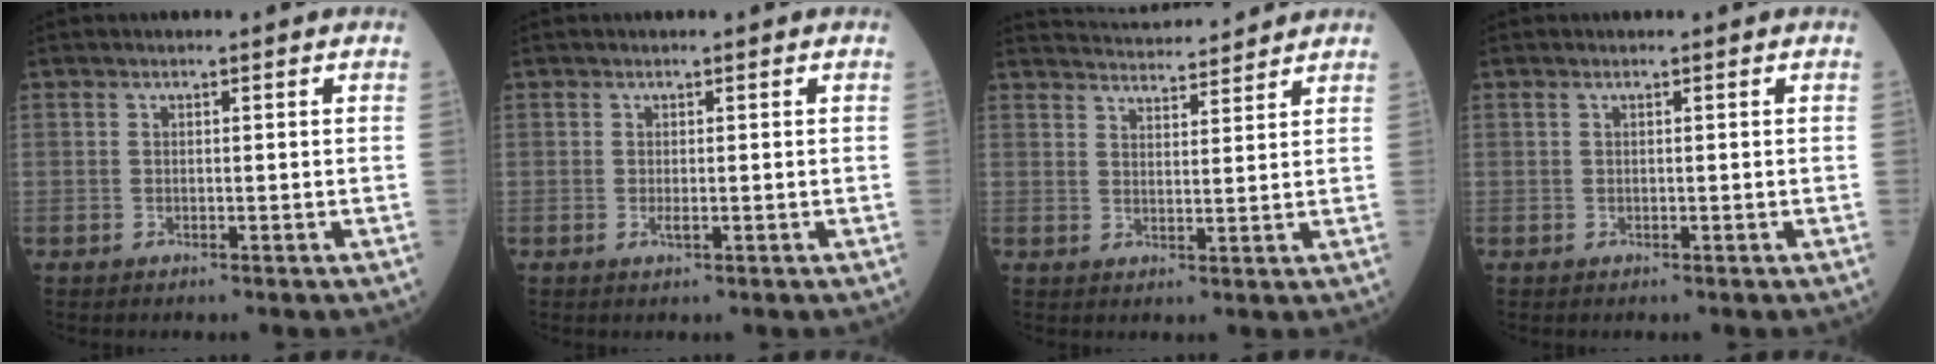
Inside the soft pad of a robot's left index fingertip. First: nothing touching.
{"total": 0.6, "force": [0.0, 0.1, 0.6], "torque": [-0.011, -0.001, -0.001]}
{"total": 10.2, "force": [10.0, 0.7, 1.9], "torque": [-0.032, 0.019, 0.142]}
{"total": 0.0}